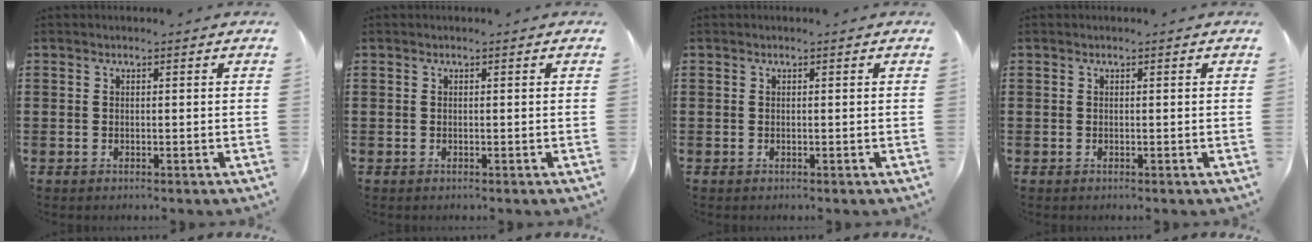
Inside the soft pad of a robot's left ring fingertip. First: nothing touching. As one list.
[{"total": 0.0}, {"total": 0.0}, {"total": 0.0}]